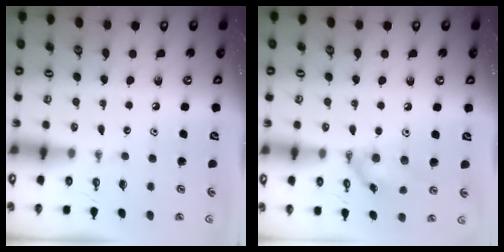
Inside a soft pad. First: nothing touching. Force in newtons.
{"total": 11.6, "press": 11.6, "slide": 0.4}